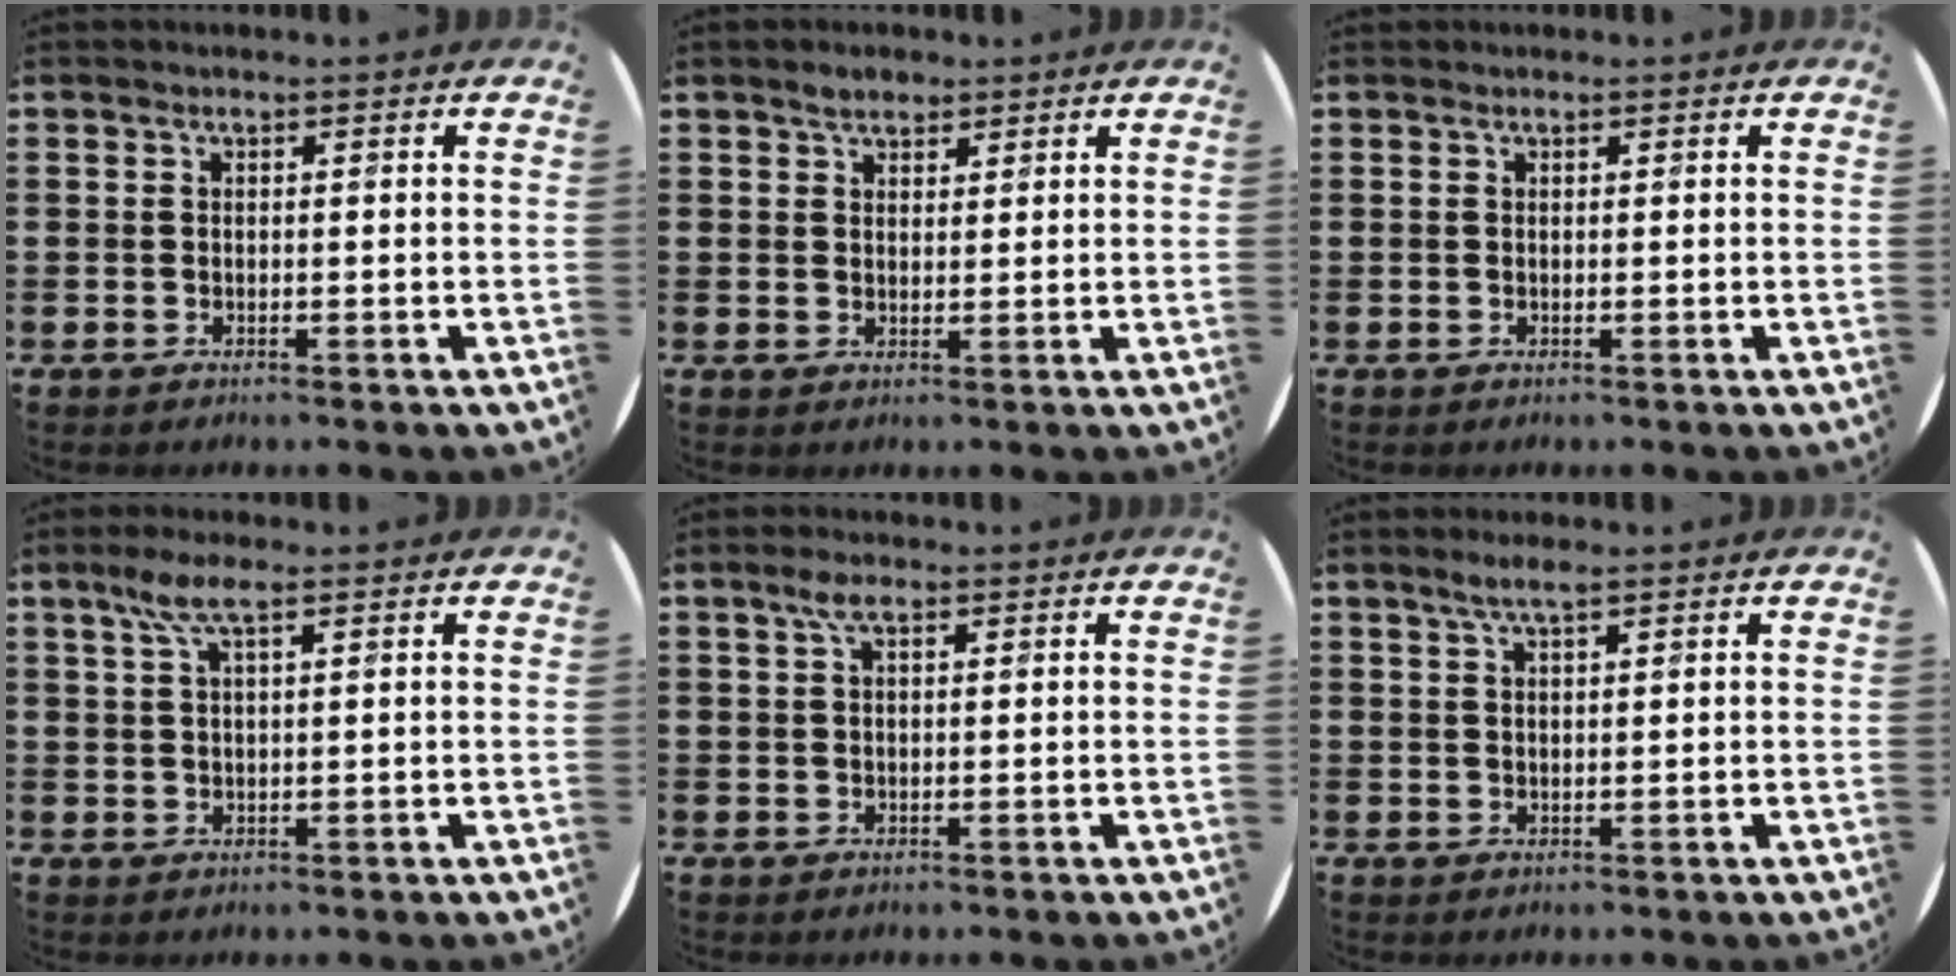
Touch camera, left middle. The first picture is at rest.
{"total": 2.3, "force": [1.9, 1.1, 0.6], "torque": [-0.005, 0.001, 0.035]}
{"total": 0.0}
{"total": 4.2, "force": [2.3, 1.0, 3.3], "torque": [-0.070, 0.007, 0.039]}
{"total": 1.7, "force": [0.8, 0.5, 1.4], "torque": [-0.031, 0.006, 0.012]}
{"total": 2.4, "force": [1.7, 0.3, 1.6], "torque": [-0.033, 0.004, 0.030]}